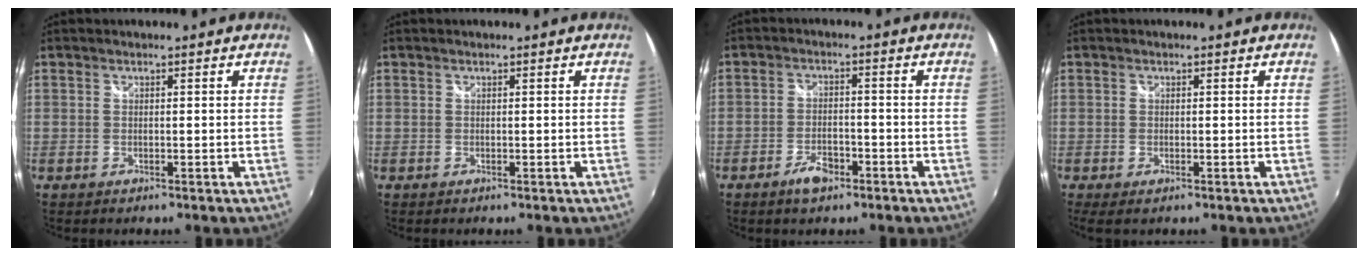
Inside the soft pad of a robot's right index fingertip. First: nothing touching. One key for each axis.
{"total": 0.0}
{"total": 5.0, "fx": -3.2, "fy": 2.4, "fz": 3.1, "tx": -0.070, "ty": -0.001, "tz": -0.054}
{"total": 2.1, "fx": -0.7, "fy": 1.0, "fz": 1.7, "tx": -0.036, "ty": -0.008, "tz": -0.011}